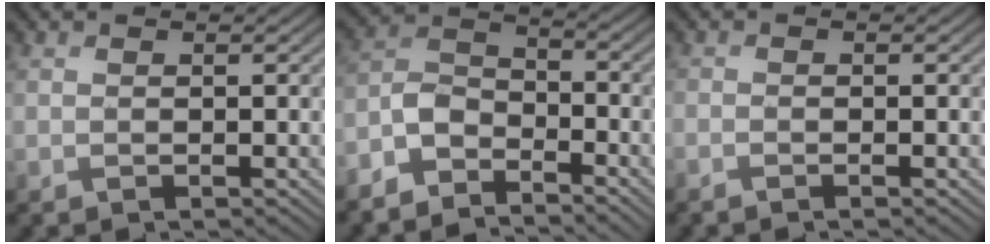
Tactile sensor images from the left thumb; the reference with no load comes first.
{"total": 6.1, "force": [-4.9, 2.5, 2.6], "torque": [-0.052, 0.001, -0.114]}
{"total": 1.1, "force": [-0.9, 0.3, 0.6], "torque": [-0.015, -0.004, -0.021]}